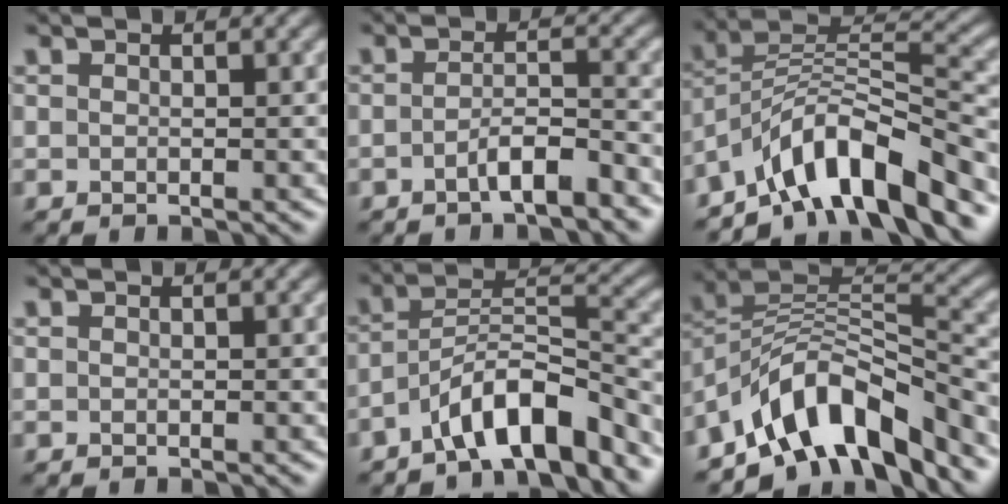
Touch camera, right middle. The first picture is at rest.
{"total": 3.2, "force": [-1.9, 0.7, 2.4], "torque": [-0.040, 0.009, -0.037]}
{"total": 10.0, "force": [-7.0, 3.1, 6.5], "torque": [-0.095, 0.013, -0.134]}
{"total": 0.0}
{"total": 7.6, "force": [-5.3, 2.2, 5.0], "torque": [-0.077, 0.013, -0.093]}
{"total": 10.1, "force": [-6.6, 4.1, 6.5], "torque": [-0.089, 0.012, -0.130]}